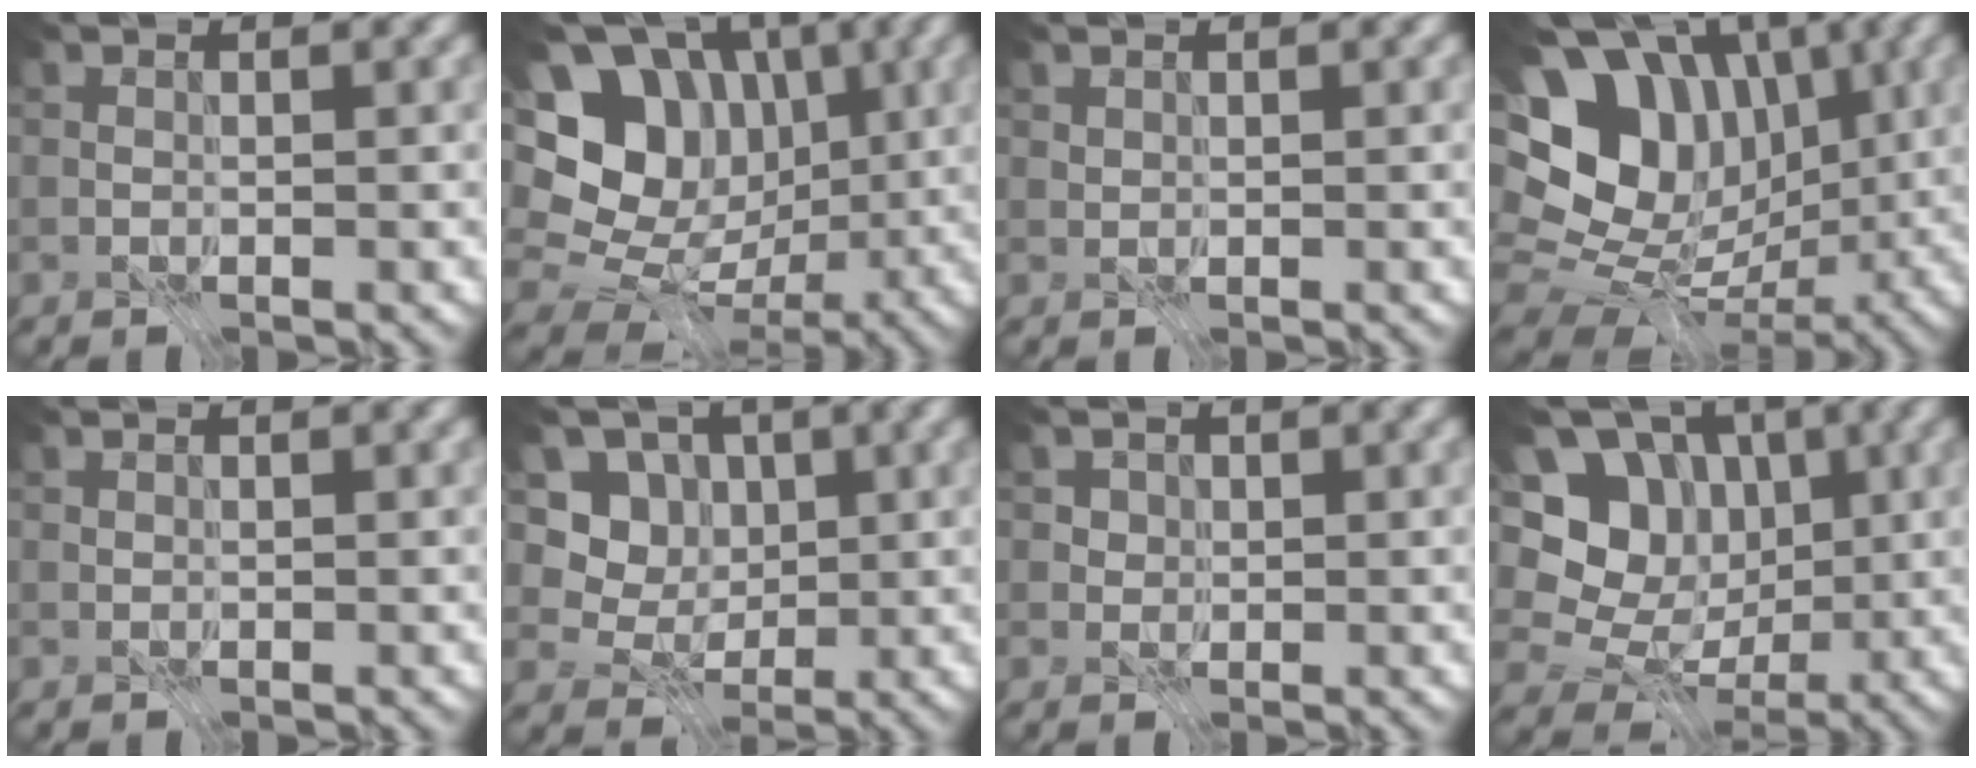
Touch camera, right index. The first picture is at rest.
{"total": 15.2, "force": [1.9, 12.7, 8.2], "torque": [-0.157, 0.032, 0.021]}
{"total": 0.5, "force": [0.4, 0.3, 0.2], "torque": [-0.006, -0.001, 0.012]}
{"total": 13.9, "force": [1.8, 10.8, 8.5], "torque": [-0.137, 0.018, 0.033]}
{"total": 0.0}
{"total": 5.3, "force": [0.4, 4.7, 2.3], "torque": [-0.030, -0.005, -0.022]}
{"total": 2.0, "force": [0.8, 1.6, 0.7], "torque": [-0.024, -0.005, 0.025]}
{"total": 10.9, "force": [0.7, 9.5, 5.3], "torque": [-0.112, 0.027, -0.009]}